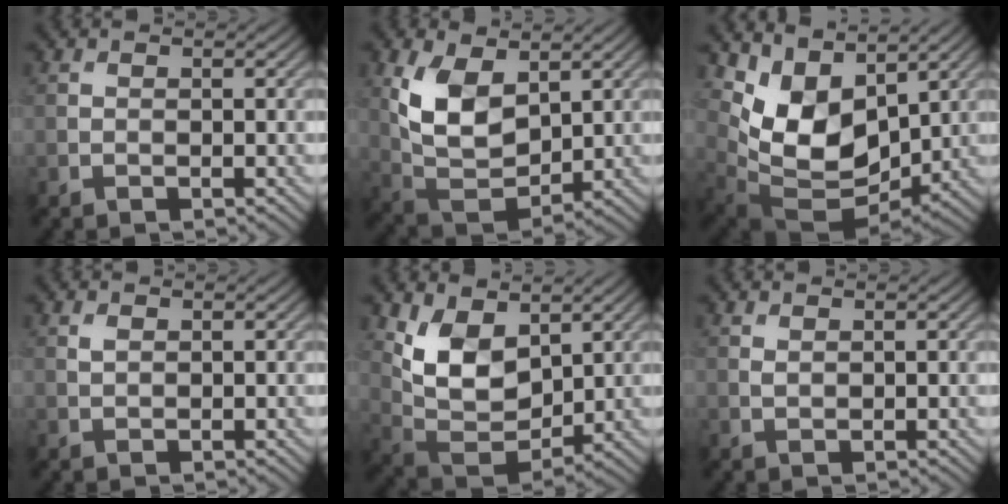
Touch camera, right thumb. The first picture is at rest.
{"total": 9.5, "force": [3.3, 5.6, 7.0], "torque": [-0.157, -0.009, 0.064]}
{"total": 10.6, "force": [4.4, 6.4, 7.2], "torque": [-0.160, -0.013, 0.087]}
{"total": 0.8, "force": [0.4, 0.5, 0.6], "torque": [-0.016, -0.001, 0.009]}
{"total": 8.9, "force": [3.9, 5.4, 5.8], "torque": [-0.129, -0.016, 0.072]}
{"total": 0.7, "force": [0.4, 0.3, 0.4], "torque": [-0.012, -0.002, 0.010]}